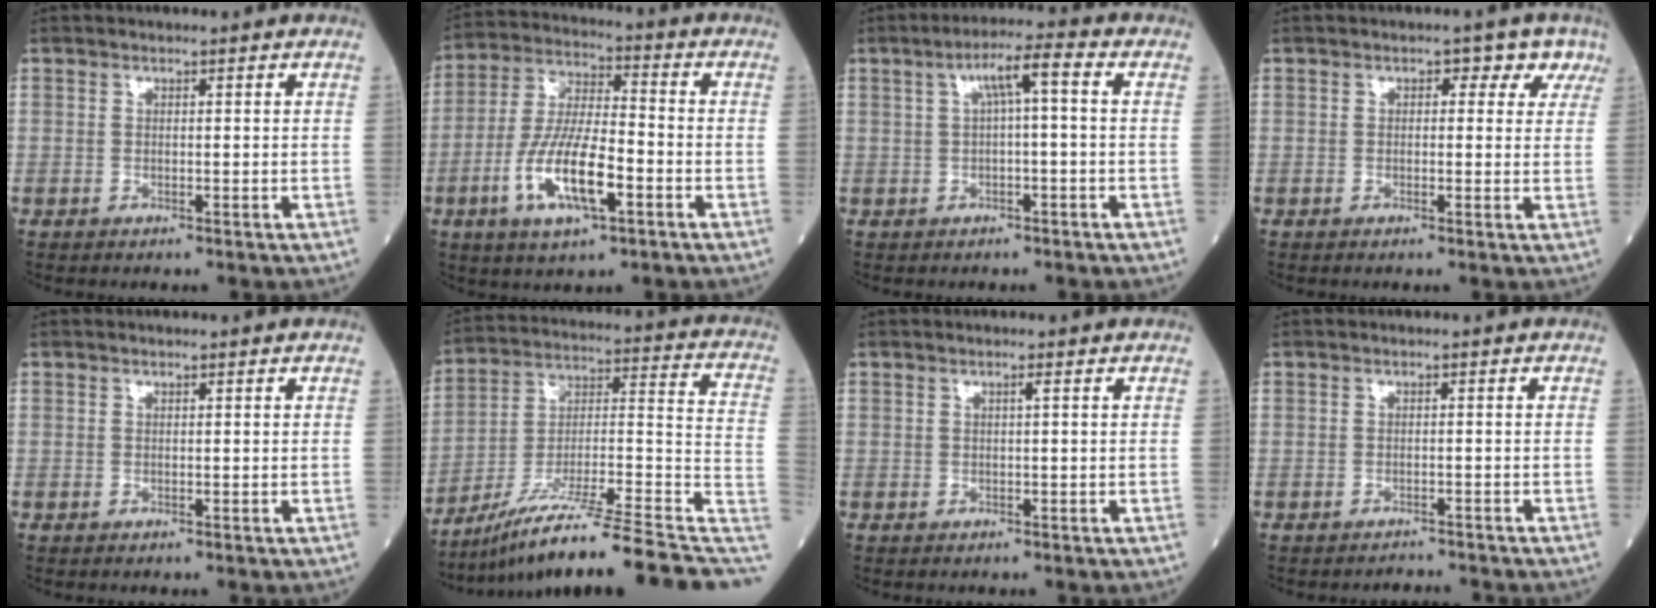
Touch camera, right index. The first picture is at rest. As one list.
[{"total": 12.5, "force": [-4.6, 3.0, 11.2], "torque": [-0.229, -0.003, -0.084]}, {"total": 5.3, "force": [0.9, 0.5, 5.2], "torque": [-0.089, 0.021, 0.014]}, {"total": 3.5, "force": [1.7, 2.3, 2.1], "torque": [-0.006, 0.018, 0.010]}, {"total": 0.0}, {"total": 23.5, "force": [-17.4, 1.1, 15.7], "torque": [-0.188, 0.016, -0.284]}, {"total": 0.5, "force": [0.1, -0.2, 0.5], "torque": [-0.011, -0.001, 0.005]}, {"total": 1.7, "force": [-1.7, -0.2, -0.4], "torque": [0.007, -0.007, -0.021]}]